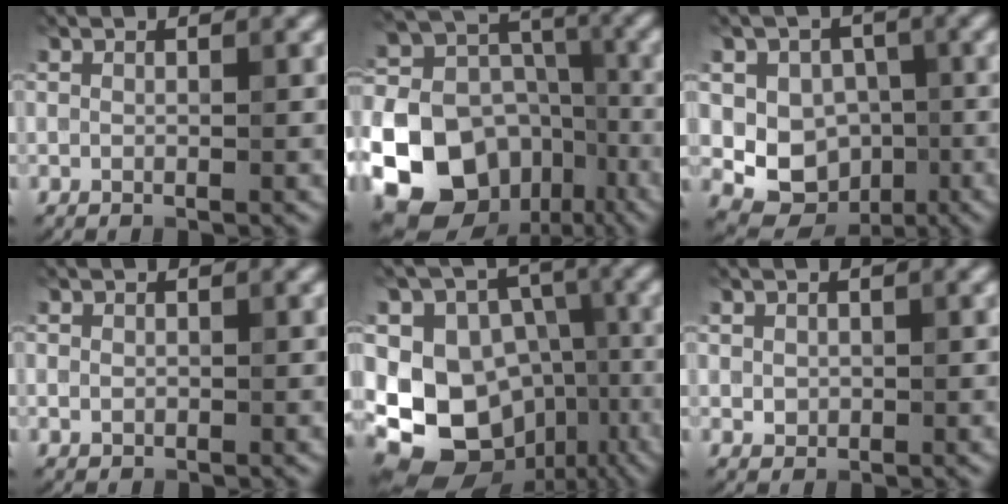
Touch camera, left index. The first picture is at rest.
{"total": 22.0, "force": [-9.8, 17.7, 8.6], "torque": [-0.195, -0.046, -0.163]}
{"total": 6.5, "force": [-0.7, 5.7, 2.9], "torque": [-0.021, -0.010, -0.026]}
{"total": 0.8, "force": [0.0, 0.7, 0.3], "torque": [0.000, -0.004, -0.001]}
{"total": 11.9, "force": [-2.4, 10.0, 5.9], "torque": [-0.089, -0.003, -0.038]}
{"total": 1.0, "force": [0.2, 0.9, 0.4], "torque": [-0.004, -0.003, 0.005]}